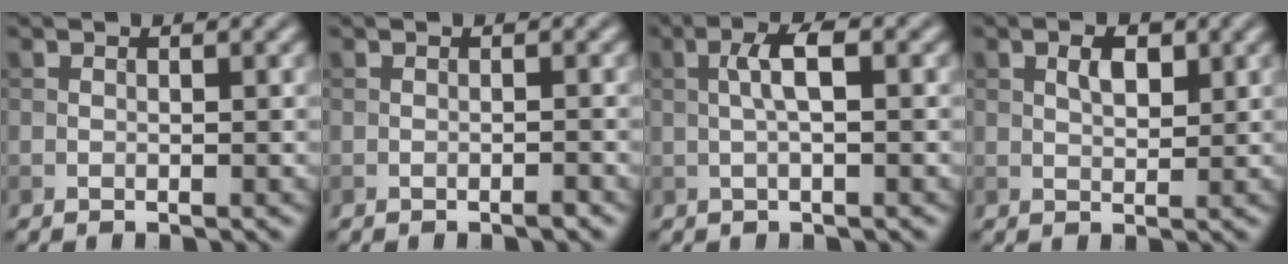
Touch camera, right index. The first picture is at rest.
{"total": 0.7, "force": [-0.6, 0.0, 0.4], "torque": [-0.004, 0.002, -0.010]}
{"total": 2.7, "force": [0.2, 0.6, 2.6], "torque": [-0.053, 0.010, 0.001]}
{"total": 2.1, "force": [0.8, 1.1, 1.6], "torque": [-0.027, 0.002, 0.013]}